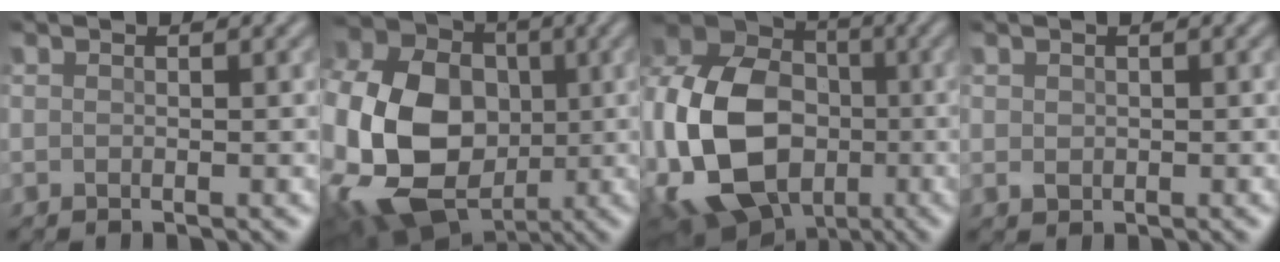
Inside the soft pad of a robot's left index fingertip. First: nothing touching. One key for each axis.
{"total": 17.7, "fx": -2.7, "fy": 14.1, "fz": 10.4, "tx": -0.259, "ty": -0.020, "tz": -0.064}
{"total": 19.7, "fx": -3.5, "fy": 15.2, "fz": 12.0, "tx": -0.283, "ty": -0.010, "tz": -0.095}
{"total": 1.1, "fx": 0.1, "fy": 0.9, "fz": 0.6, "tx": -0.011, "ty": 0.001, "tz": 0.002}